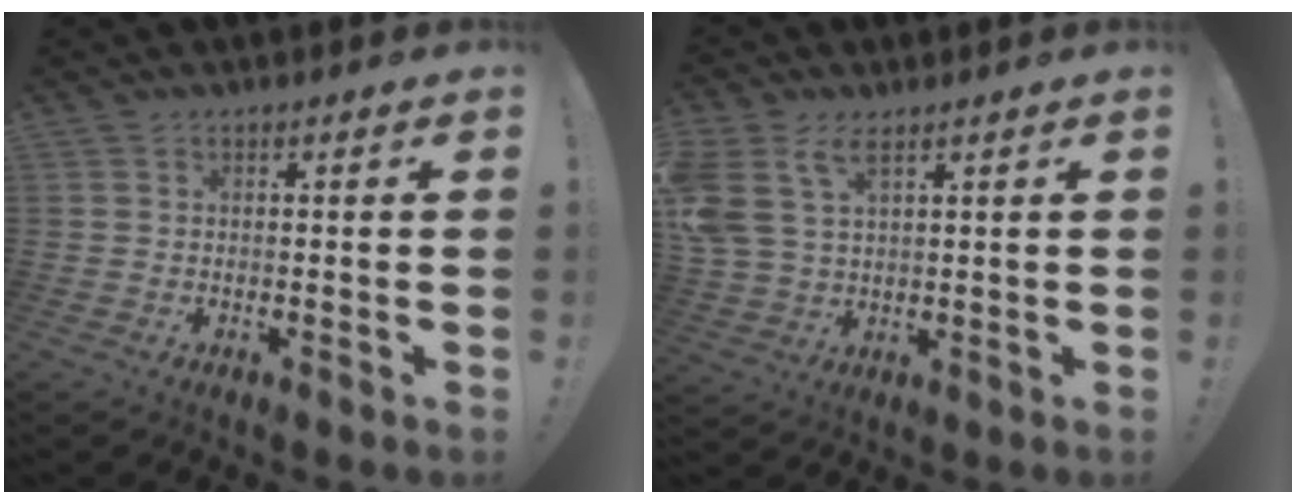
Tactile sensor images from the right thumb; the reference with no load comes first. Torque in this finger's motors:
{"motor_torque": [1.30, 1.33, 1.07, 0.51, 0.15]}